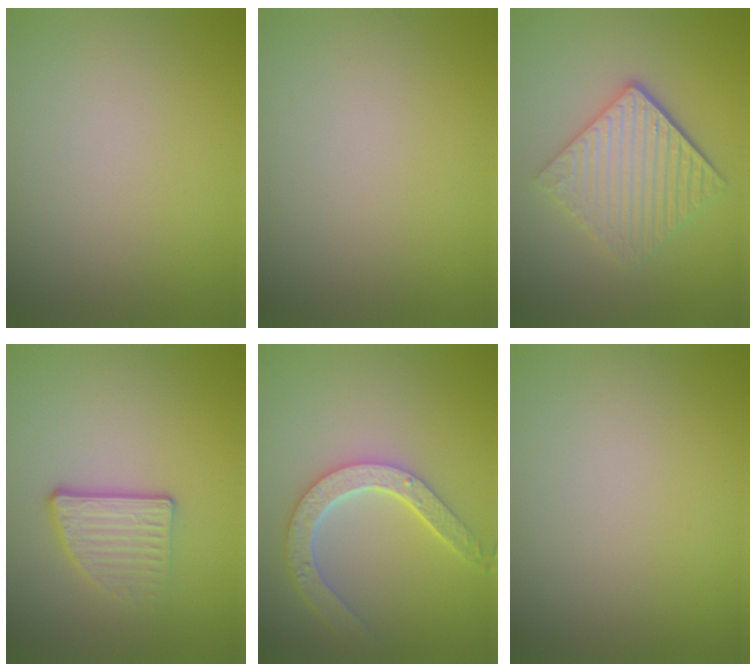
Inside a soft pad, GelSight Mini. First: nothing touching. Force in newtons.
{"total": 0.0}
{"total": 5.6, "press": 3.9, "slide": 4.1}
{"total": 3.0, "press": 2.3, "slide": 1.9}
{"total": 4.6, "press": 3.7, "slide": 2.7}
{"total": 0.0}